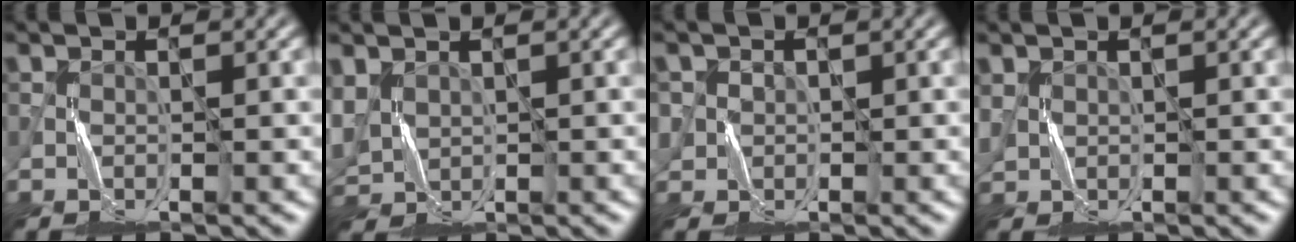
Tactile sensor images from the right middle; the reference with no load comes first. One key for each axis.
{"total": 3.0, "fx": 1.1, "fy": 2.3, "fz": 1.7, "tx": -0.054, "ty": 0.000, "tz": 0.025}
{"total": 1.6, "fx": 0.4, "fy": 1.6, "fz": -0.2, "tx": 0.005, "ty": 0.001, "tz": 0.007}
{"total": 1.2, "fx": 0.6, "fy": 1.0, "fz": 0.3, "tx": -0.014, "ty": 0.003, "tz": 0.015}